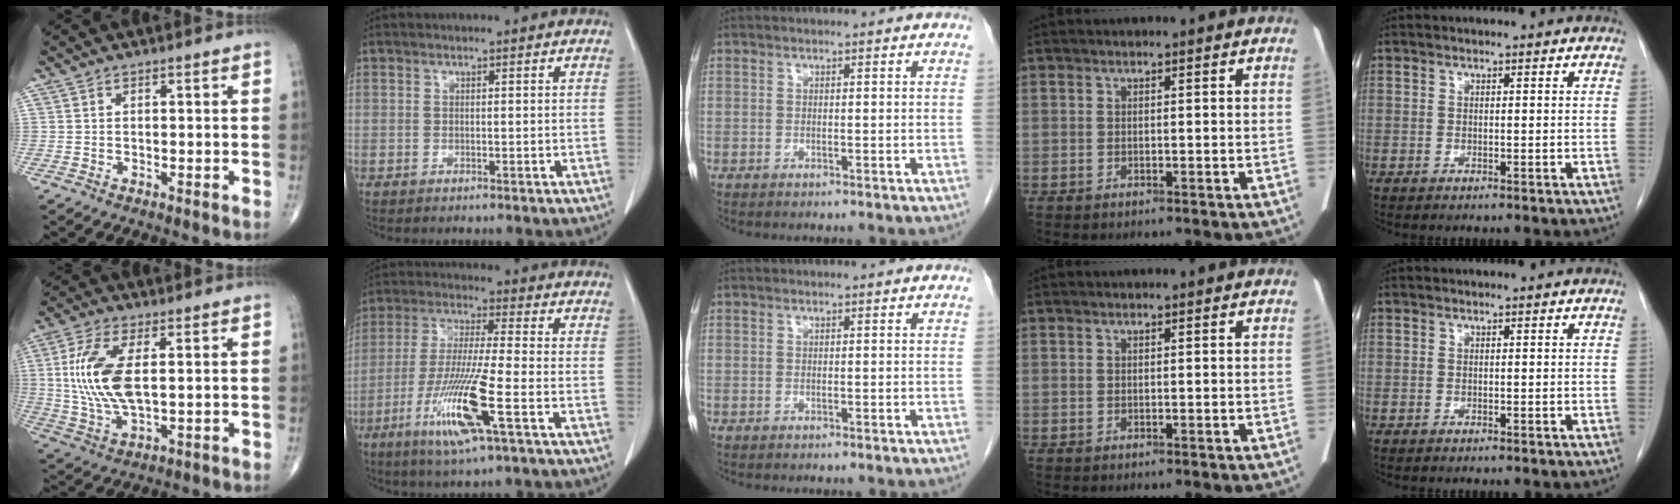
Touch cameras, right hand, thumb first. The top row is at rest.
{"thumb": {"total": 12.8, "force": [1.7, 5.7, 11.4], "torque": [-0.248, -0.006, 0.039]}, "index": {"total": 12.8, "force": [-5.3, 0.0, 11.7], "torque": [-0.240, -0.025, -0.102]}}